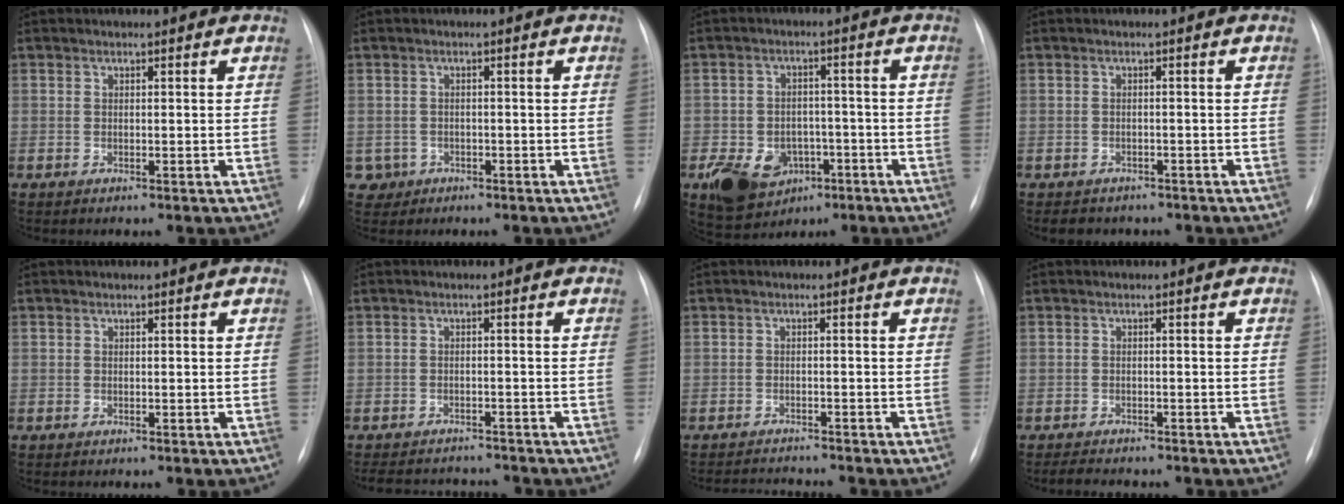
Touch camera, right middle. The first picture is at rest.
{"total": 2.6, "force": [-1.1, 2.4, -0.2], "torque": [0.004, 0.010, -0.017]}
{"total": 11.1, "force": [-5.2, 8.0, 5.6], "torque": [-0.099, 0.006, -0.071]}
{"total": 3.9, "force": [-3.3, 2.1, 0.6], "torque": [-0.011, 0.003, -0.039]}
{"total": 0.0}
{"total": 9.6, "force": [-9.0, 2.5, 2.3], "torque": [-0.044, 0.009, -0.118]}
{"total": 4.2, "force": [-4.1, -0.4, 0.4], "torque": [-0.006, -0.013, -0.064]}
{"total": 3.1, "force": [-2.9, 0.7, 1.0], "torque": [-0.020, -0.009, -0.042]}